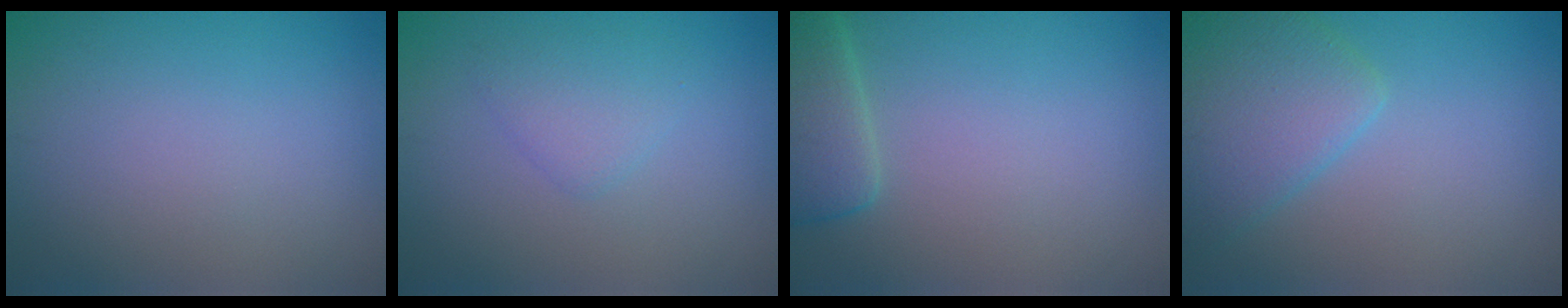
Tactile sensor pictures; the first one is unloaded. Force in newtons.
{"total": 1.9, "press": 1.8, "slide": 0.1}
{"total": 3.8, "press": 3.8, "slide": 0.3}
{"total": 4.6, "press": 4.6, "slide": 0.3}